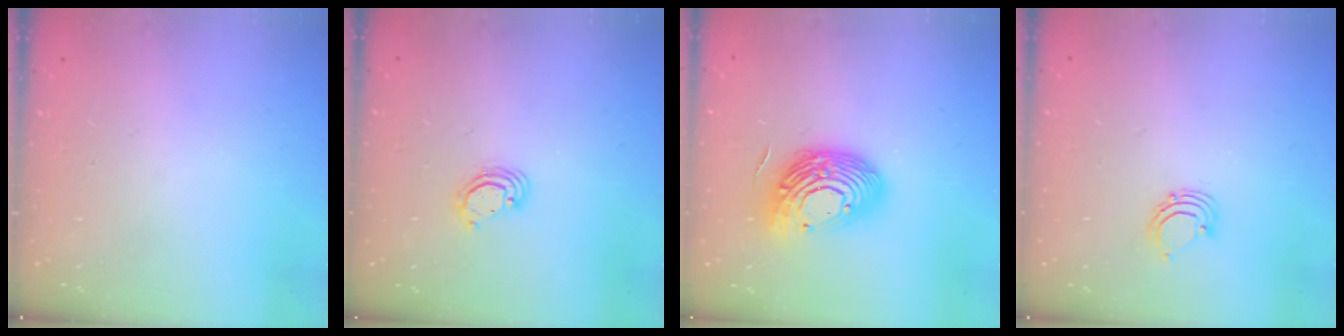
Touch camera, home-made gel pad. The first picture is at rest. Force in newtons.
{"total": 3.6, "press": 3.6, "slide": 0.2}
{"total": 16.1, "press": 16.0, "slide": 1.3}
{"total": 2.9, "press": 2.9, "slide": 0.2}